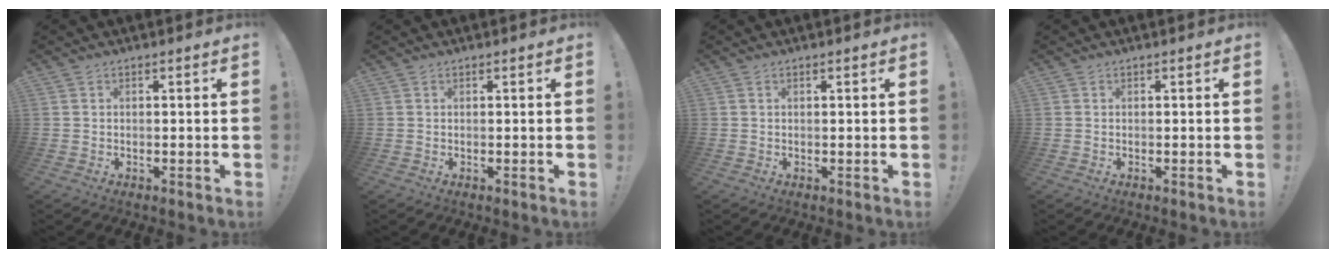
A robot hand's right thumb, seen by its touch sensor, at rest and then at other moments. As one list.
[{"total": 0.0}, {"total": 0.6, "force": [0.2, -0.4, 0.4], "torque": [-0.003, -0.003, 0.002]}, {"total": 0.0}]